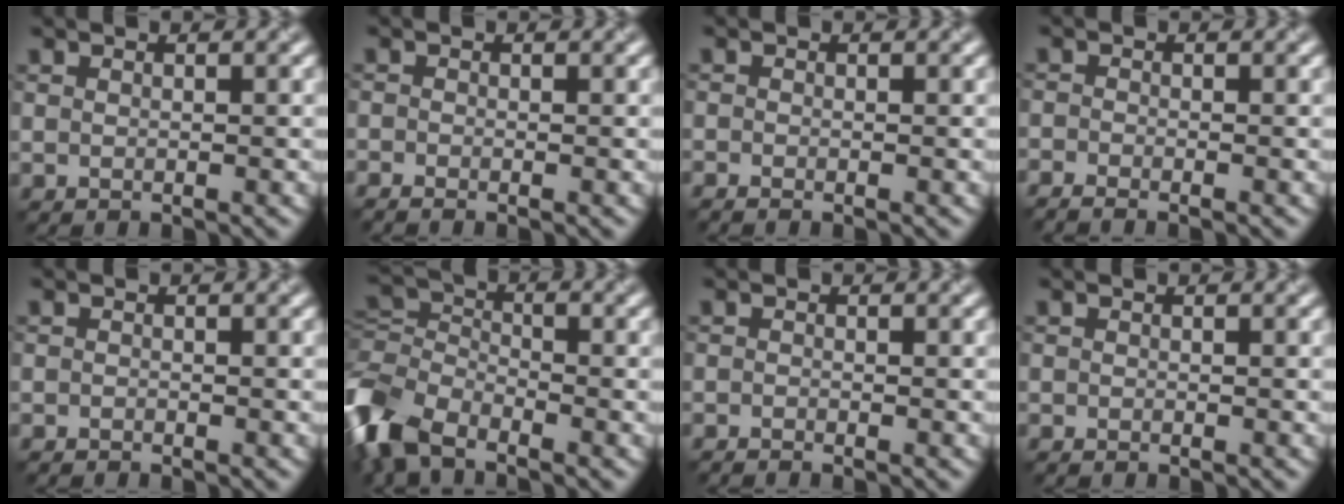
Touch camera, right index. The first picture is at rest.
{"total": 1.2, "force": [-1.0, 0.2, 0.6], "torque": [-0.011, -0.009, -0.023]}
{"total": 0.9, "force": [-0.7, 0.2, 0.4], "torque": [-0.007, -0.007, -0.017]}
{"total": 2.3, "force": [-1.9, 0.5, 1.2], "torque": [-0.027, -0.010, -0.030]}
{"total": 0.8, "force": [-0.8, 0.1, 0.1], "torque": [0.001, -0.004, -0.017]}
{"total": 7.6, "force": [-4.7, 3.8, 4.5], "torque": [-0.097, 0.000, -0.112]}
{"total": 1.2, "force": [-1.1, 0.0, 0.4], "torque": [-0.010, -0.006, -0.024]}
{"total": 0.5, "force": [-0.5, 0.1, 0.2], "torque": [-0.001, -0.004, -0.010]}